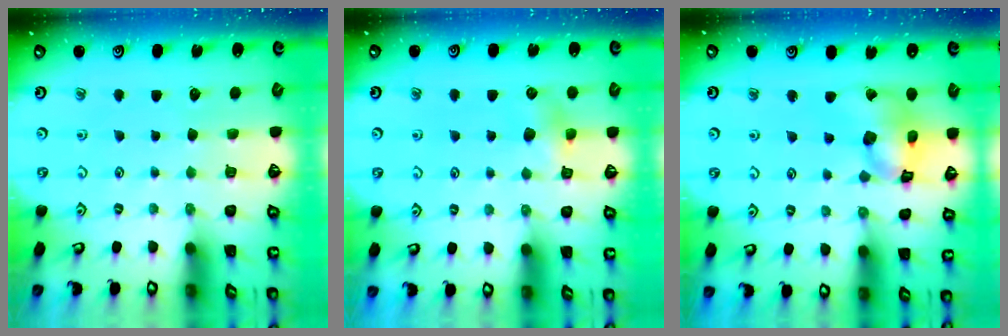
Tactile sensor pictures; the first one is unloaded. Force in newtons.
{"total": 4.7, "press": 4.6, "slide": 0.5}
{"total": 13.9, "press": 13.8, "slide": 1.8}